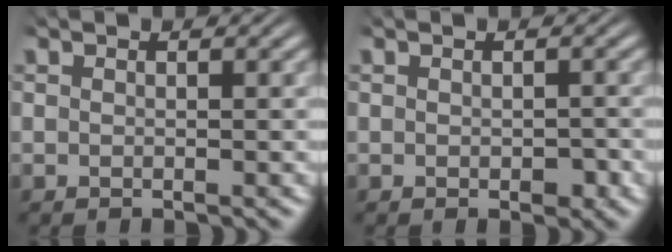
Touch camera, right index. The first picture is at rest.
{"total": 0.9, "force": [-0.5, 0.6, 0.6], "torque": [-0.009, -0.005, -0.006]}